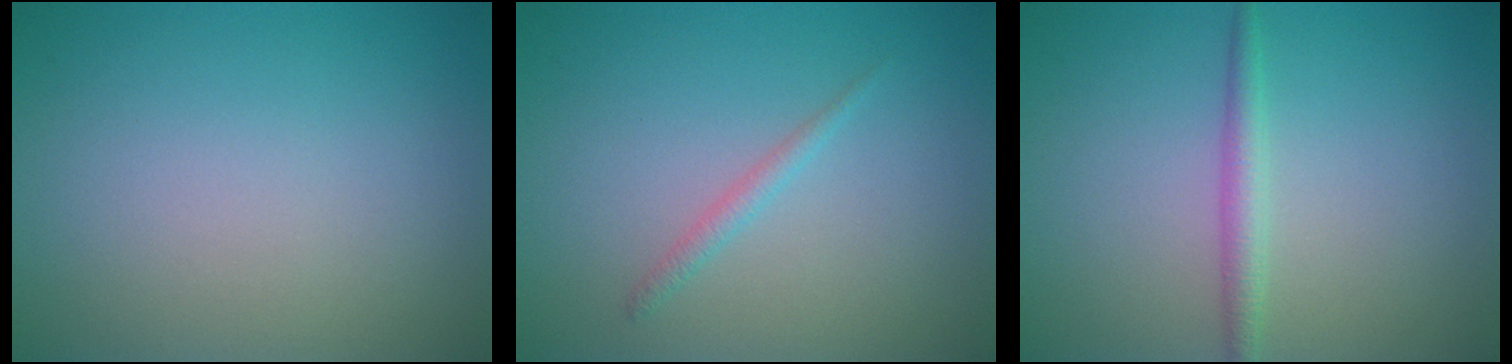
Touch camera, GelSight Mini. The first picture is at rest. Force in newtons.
{"total": 1.0, "press": 1.0, "slide": 0.1}
{"total": 1.8, "press": 1.8, "slide": 0.0}